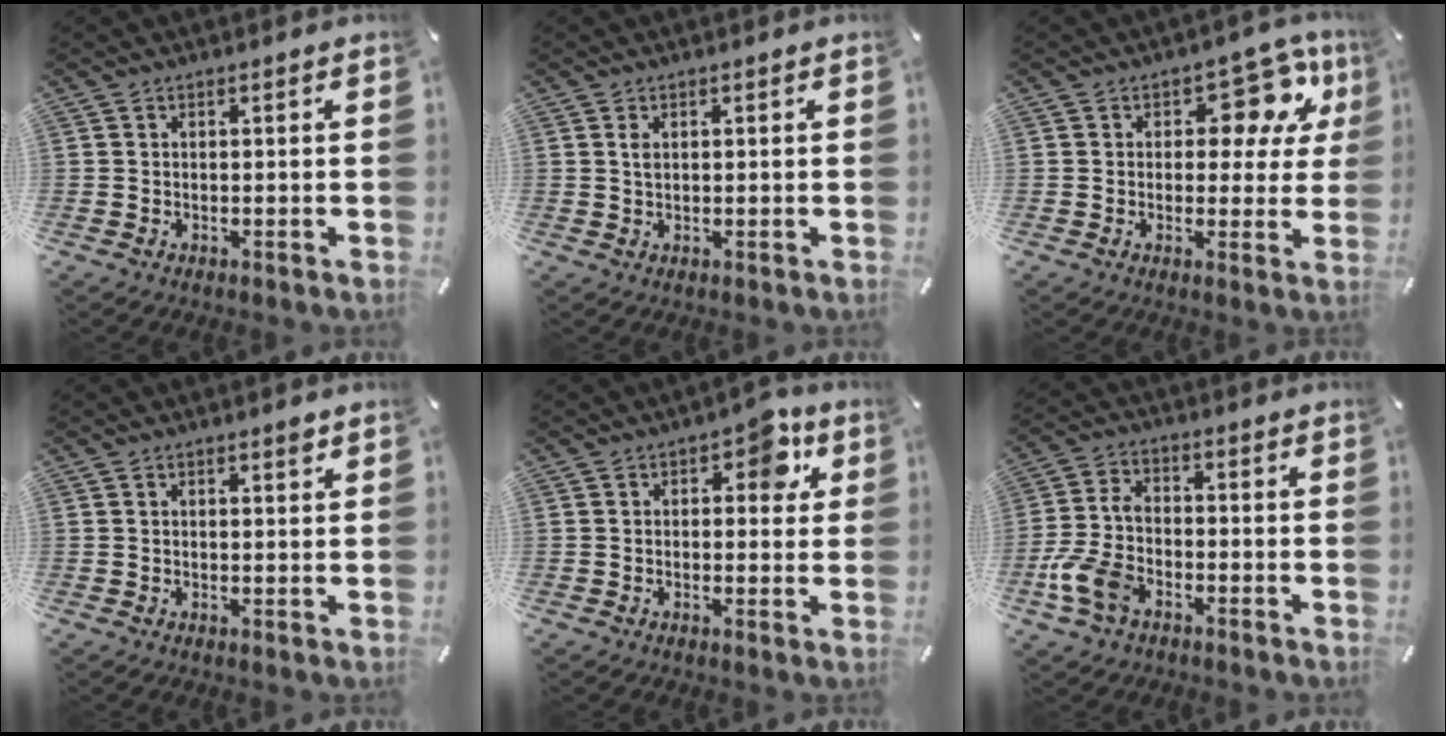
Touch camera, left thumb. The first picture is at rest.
{"total": 1.3, "force": [0.4, 0.7, 1.0], "torque": [-0.022, 0.003, 0.007]}
{"total": 13.0, "force": [5.5, 7.7, 9.0], "torque": [-0.111, -0.028, 0.095]}
{"total": 1.3, "force": [0.9, 0.4, 0.9], "torque": [-0.019, 0.000, 0.015]}
{"total": 6.6, "force": [2.4, 3.9, 4.7], "torque": [-0.046, -0.005, 0.029]}
{"total": 9.1, "force": [-4.1, 5.8, 5.7], "torque": [-0.127, 0.019, -0.076]}